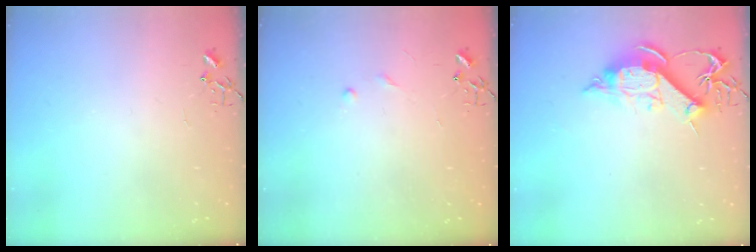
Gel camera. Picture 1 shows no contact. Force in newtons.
{"total": 6.1, "press": 6.1, "slide": 0.6}
{"total": 12.0, "press": 12.0, "slide": 1.3}